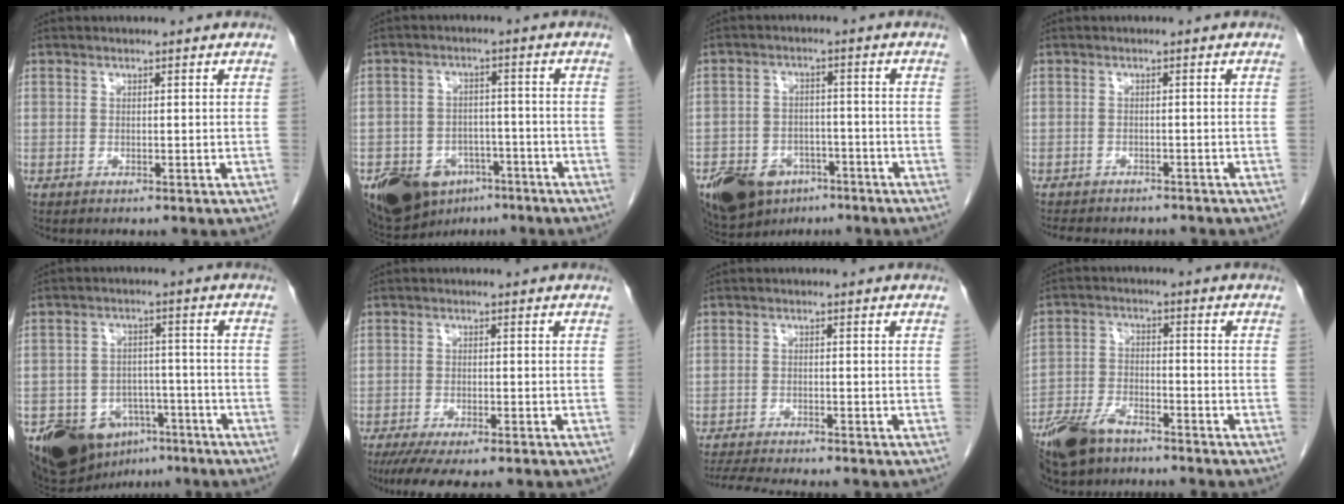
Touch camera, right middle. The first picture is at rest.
{"total": 12.7, "force": [-7.6, 8.3, 5.9], "torque": [-0.110, 0.012, -0.113]}
{"total": 15.4, "force": [-9.2, 10.1, 7.1], "torque": [-0.167, -0.003, -0.135]}
{"total": 9.6, "force": [-8.4, 3.0, 3.4], "torque": [-0.062, 0.000, -0.104]}
{"total": 12.1, "force": [-7.3, 8.0, 5.4], "torque": [-0.088, 0.015, -0.111]}
{"total": 10.8, "force": [-9.0, 1.7, 5.7], "torque": [-0.078, -0.014, -0.130]}
{"total": 9.8, "force": [-8.9, 0.7, 4.2], "torque": [-0.062, -0.014, -0.133]}
{"total": 9.7, "force": [-7.7, 3.4, 4.7], "torque": [-0.101, -0.016, -0.143]}